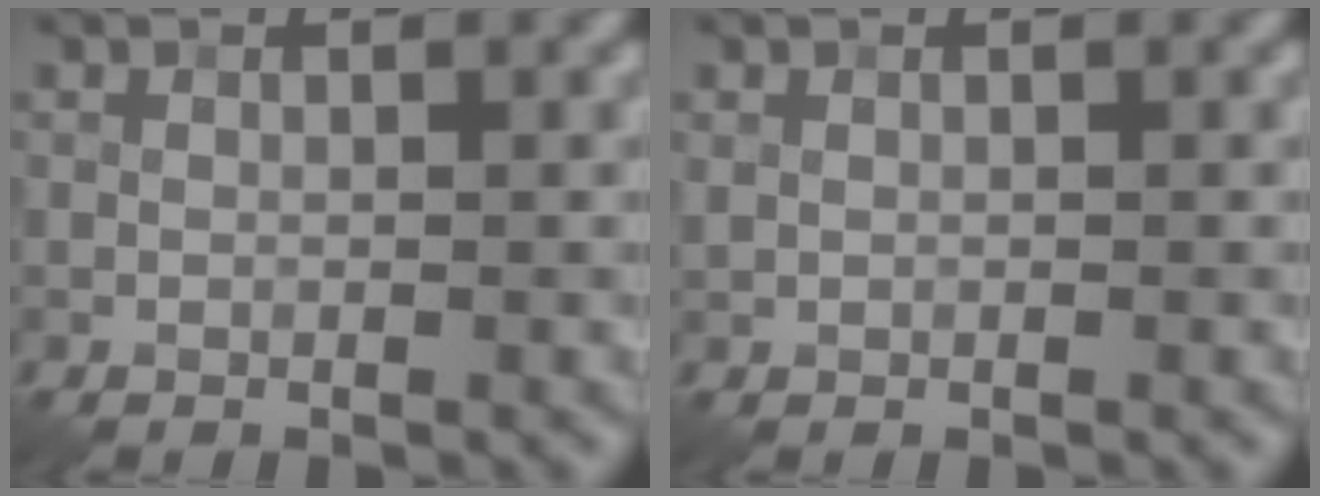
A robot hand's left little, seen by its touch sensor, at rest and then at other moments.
{"total": 0.0}